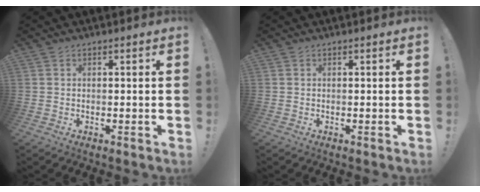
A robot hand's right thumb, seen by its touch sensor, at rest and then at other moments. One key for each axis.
{"total": 0.0}